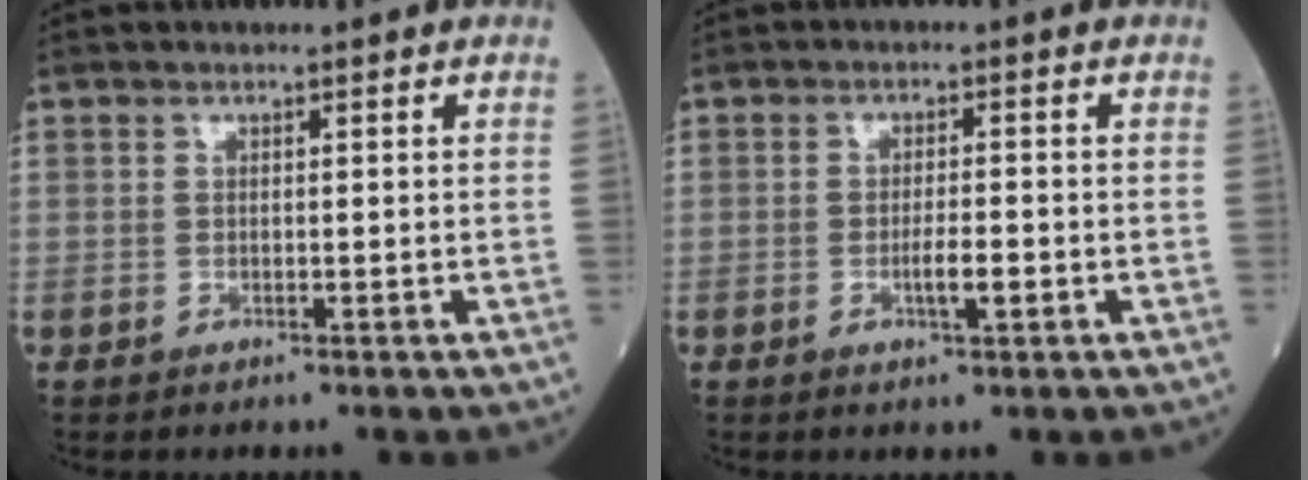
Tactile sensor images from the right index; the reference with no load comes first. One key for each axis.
{"total": 3.1, "fx": -1.0, "fy": 0.4, "fz": 2.9, "tx": -0.050, "ty": 0.001, "tz": -0.014}